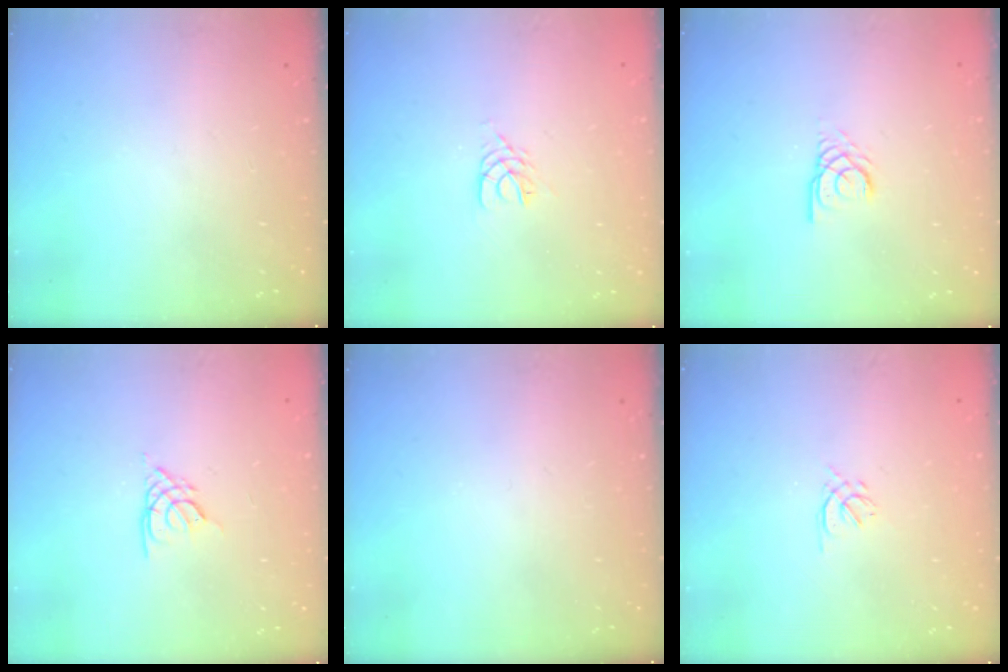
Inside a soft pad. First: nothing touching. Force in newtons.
{"total": 3.5, "press": 3.5, "slide": 0.5}
{"total": 2.8, "press": 2.8, "slide": 0.1}
{"total": 2.7, "press": 2.7, "slide": 0.4}
{"total": 0.0}
{"total": 1.6, "press": 1.5, "slide": 0.5}